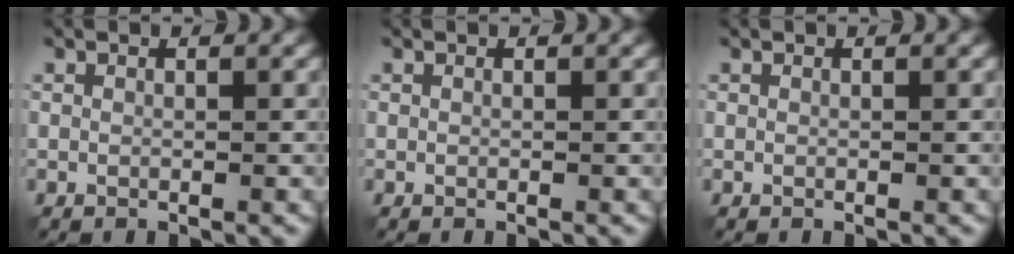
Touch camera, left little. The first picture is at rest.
{"total": 0.0}
{"total": 0.0}